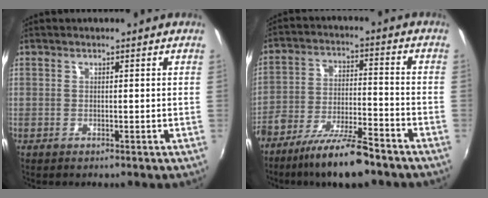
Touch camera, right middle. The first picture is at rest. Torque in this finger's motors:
{"motor_torque": [1.11, -1.03, 0.41, 0.16]}